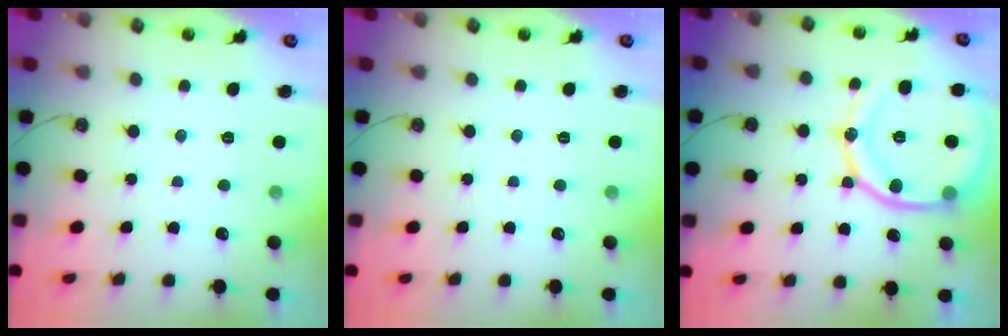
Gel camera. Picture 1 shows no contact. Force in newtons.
{"total": 0.0}
{"total": 17.3, "press": 17.3, "slide": 1.7}